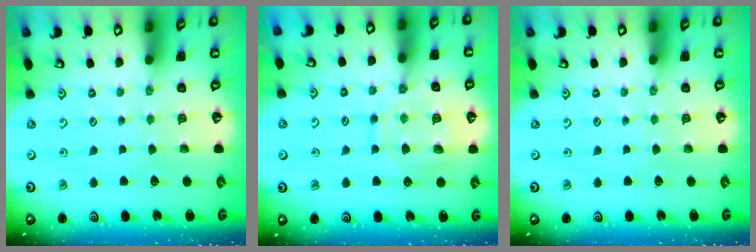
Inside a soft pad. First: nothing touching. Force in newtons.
{"total": 12.4, "press": 12.4, "slide": 1.0}
{"total": 0.0}